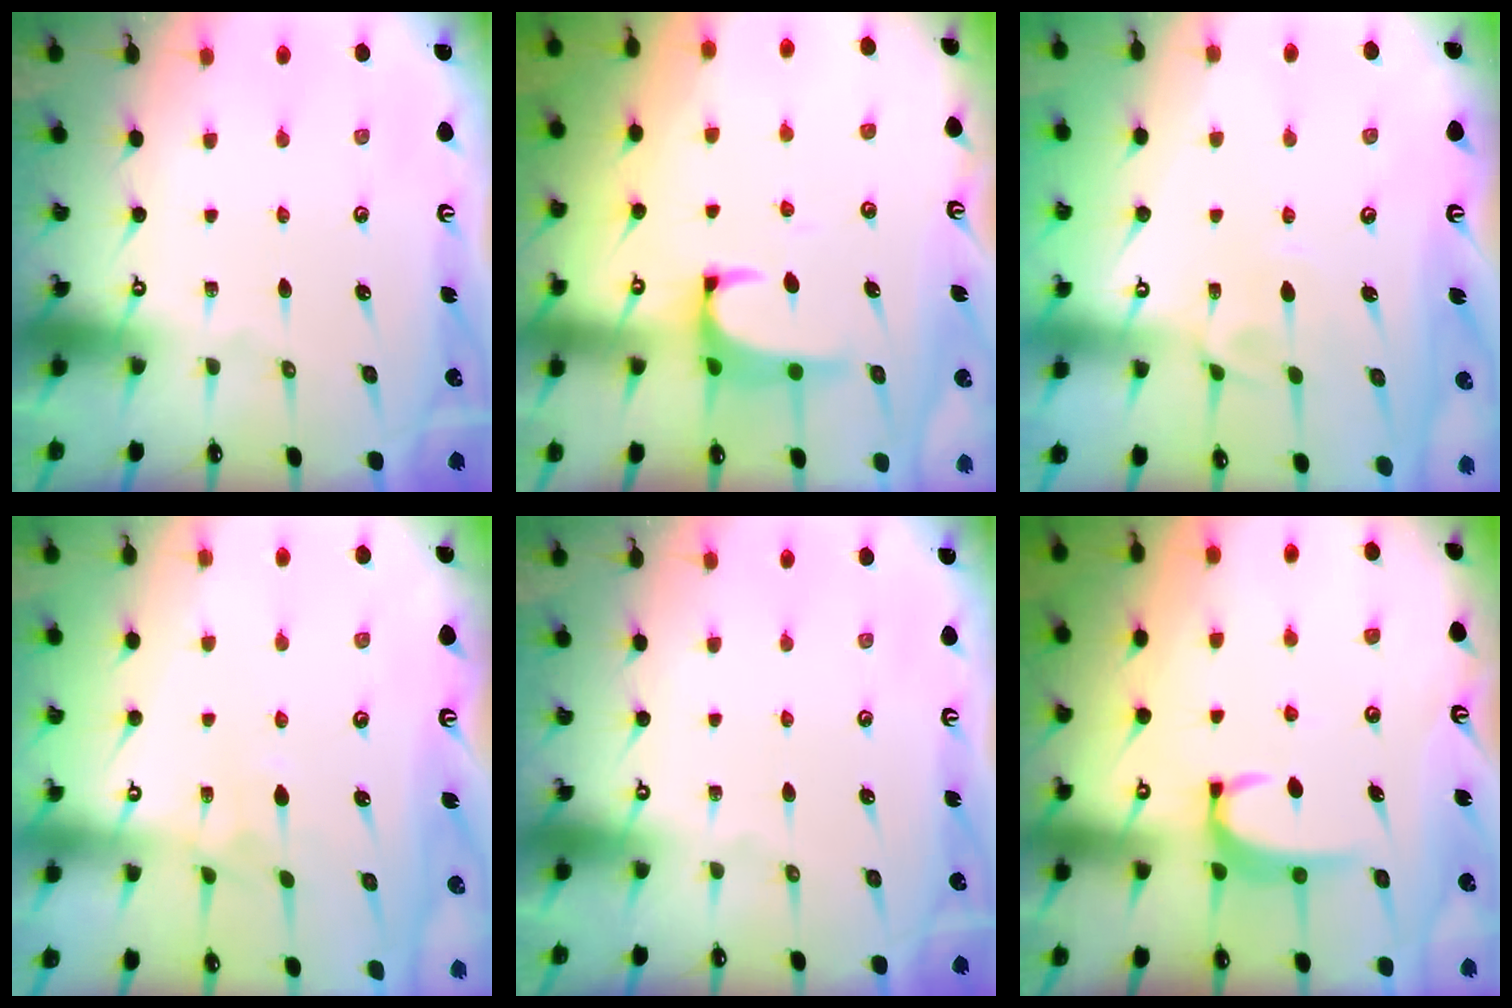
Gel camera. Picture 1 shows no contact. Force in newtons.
{"total": 1.6, "press": 1.5, "slide": 0.5}
{"total": 1.4, "press": 1.0, "slide": 1.0}
{"total": 2.4, "press": 2.3, "slide": 0.7}
{"total": 0.0}
{"total": 3.5, "press": 3.5, "slide": 0.4}